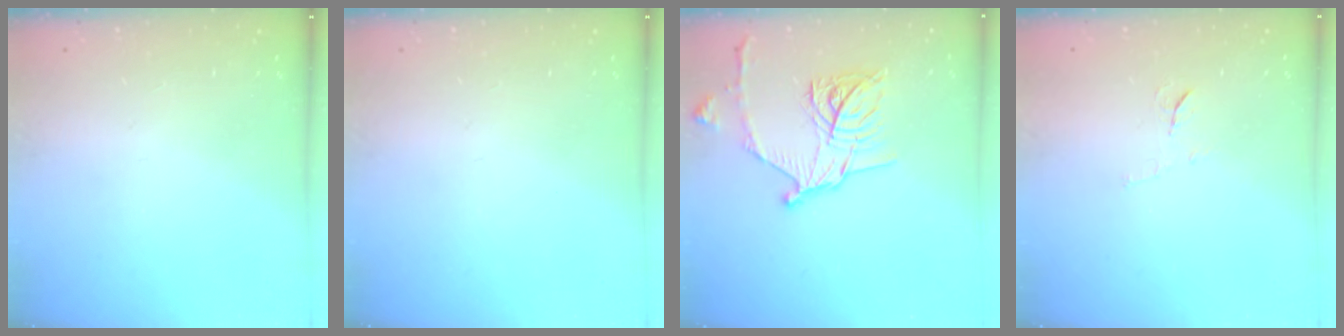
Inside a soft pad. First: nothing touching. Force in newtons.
{"total": 0.0}
{"total": 16.7, "press": 16.6, "slide": 0.6}
{"total": 5.5, "press": 5.5, "slide": 0.4}